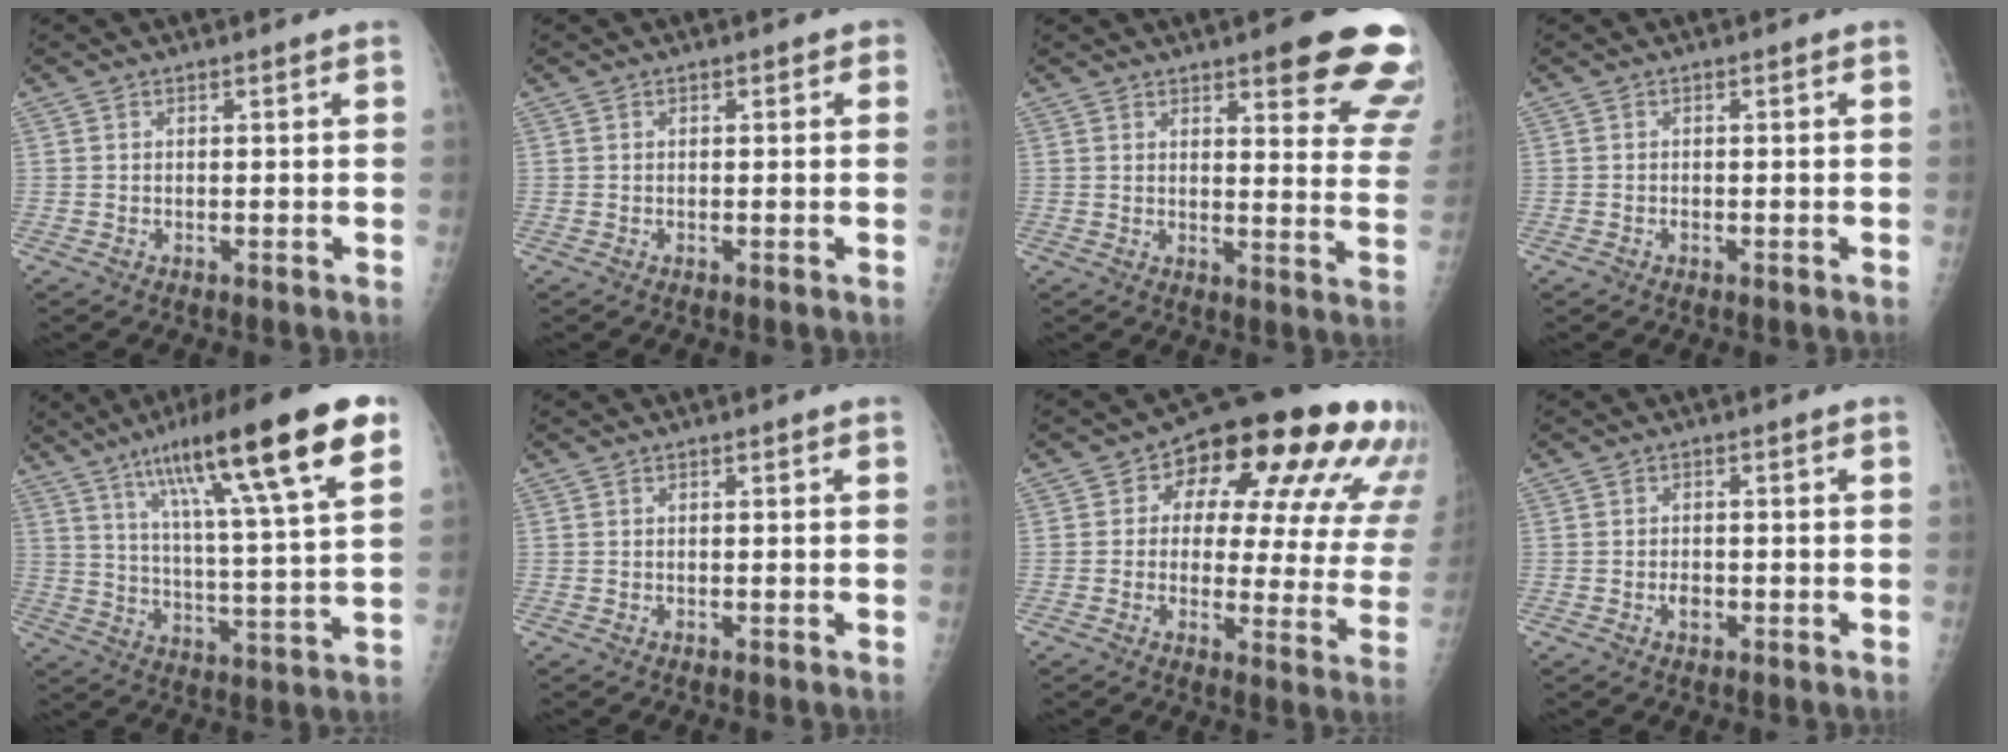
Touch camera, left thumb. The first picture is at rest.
{"total": 0.7, "force": [0.2, 0.5, 0.4], "torque": [0.007, 0.002, -0.002]}
{"total": 16.9, "force": [11.2, 4.4, 11.8], "torque": [-0.107, -0.057, 0.122]}
{"total": 0.6, "force": [-0.4, 0.4, 0.2], "torque": [0.002, 0.002, -0.008]}
{"total": 23.3, "force": [12.7, 3.3, 19.3], "torque": [-0.296, -0.021, 0.201]}
{"total": 0.0}
{"total": 22.7, "force": [10.0, 10.5, 17.4], "torque": [-0.189, -0.002, 0.126]}
{"total": 1.8, "force": [-0.8, 1.2, 1.1], "torque": [-0.011, 0.004, -0.012]}